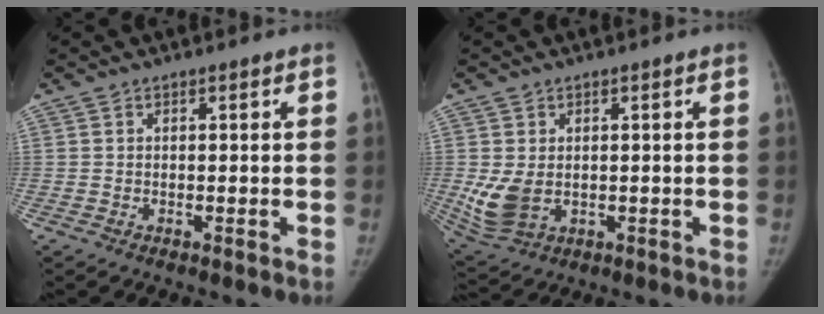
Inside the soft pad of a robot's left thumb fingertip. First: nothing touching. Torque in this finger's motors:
{"motor_torque": [0.52, 1.72, 0.76, -0.83, 0.06]}